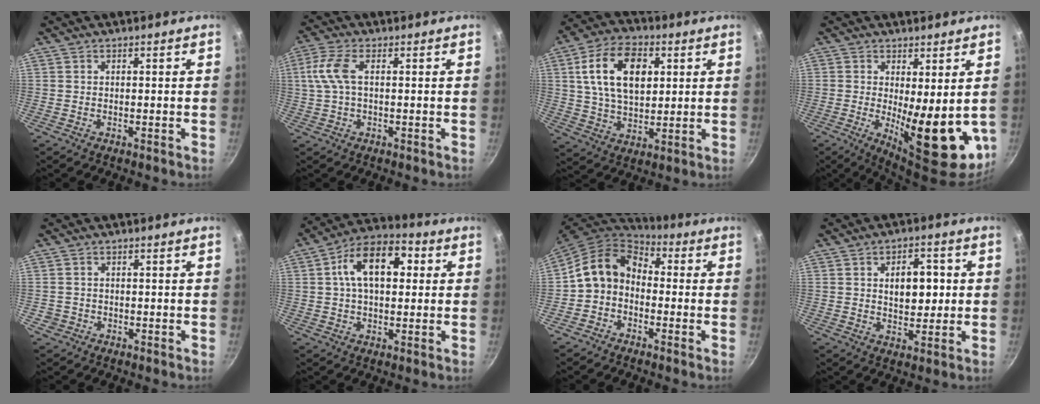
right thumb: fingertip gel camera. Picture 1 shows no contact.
{"total": 6.4, "force": [0.8, 2.8, 5.7], "torque": [-0.134, 0.014, 0.012]}
{"total": 15.5, "force": [4.1, 9.6, 11.4], "torque": [-0.179, -0.002, 0.070]}
{"total": 13.9, "force": [-0.8, 5.1, 12.9], "torque": [-0.157, -0.020, 0.005]}
{"total": 1.4, "force": [-0.5, 1.4, 0.1], "torque": [0.000, 0.005, -0.002]}
{"total": 13.9, "force": [3.0, 8.3, 10.8], "torque": [-0.141, 0.023, 0.033]}
{"total": 11.0, "force": [-0.7, 8.6, 6.8], "torque": [-0.104, 0.043, -0.036]}
{"total": 8.6, "force": [1.3, 5.1, 6.8], "torque": [-0.067, -0.001, 0.019]}